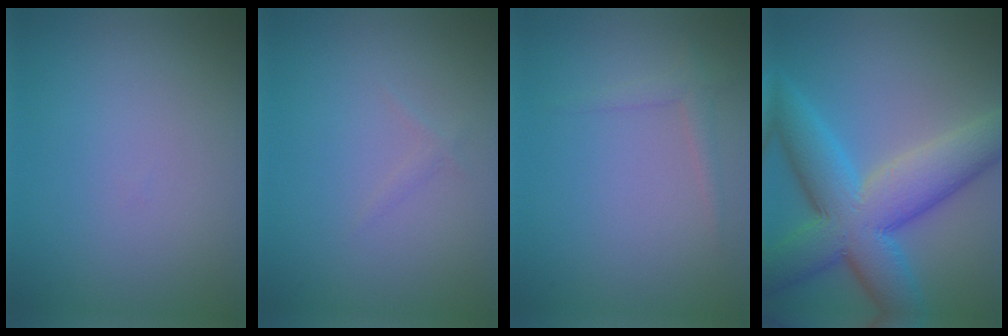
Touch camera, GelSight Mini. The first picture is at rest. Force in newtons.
{"total": 0.5, "press": 0.5, "slide": 0.0}
{"total": 1.4, "press": 1.4, "slide": 0.1}
{"total": 11.1, "press": 11.1, "slide": 0.3}